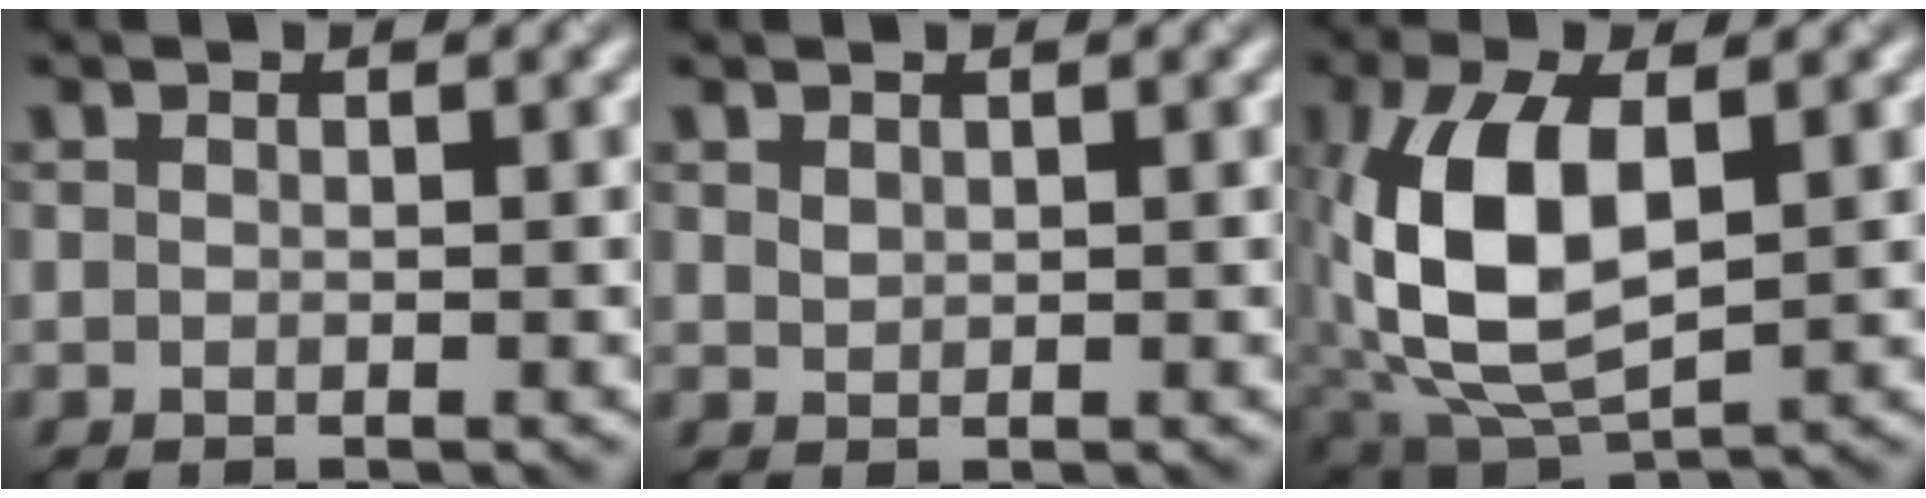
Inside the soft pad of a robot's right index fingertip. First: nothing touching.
{"total": 0.8, "force": [0.6, 0.4, 0.3], "torque": [-0.010, 0.000, 0.015]}
{"total": 10.0, "force": [0.7, 5.1, 8.6], "torque": [-0.186, 0.005, 0.013]}